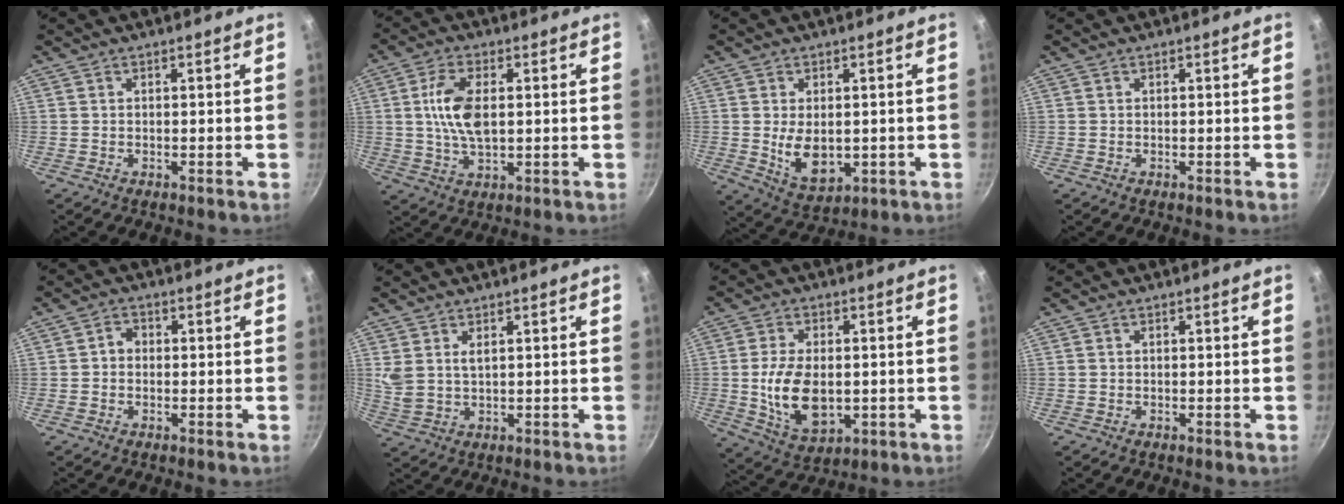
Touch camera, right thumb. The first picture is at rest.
{"total": 9.3, "force": [1.1, 4.6, 8.0], "torque": [-0.164, -0.002, 0.024]}
{"total": 7.8, "force": [-0.4, 4.9, 6.0], "torque": [-0.083, -0.015, 0.008]}
{"total": 0.0}
{"total": 2.5, "force": [-0.1, 2.1, 1.3], "torque": [-0.008, 0.011, -0.008]}
{"total": 4.2, "force": [1.6, 2.3, 3.2], "torque": [-0.074, -0.003, 0.044]}
{"total": 12.2, "force": [-0.9, 7.4, 9.6], "torque": [-0.163, -0.007, -0.003]}
{"total": 0.0}